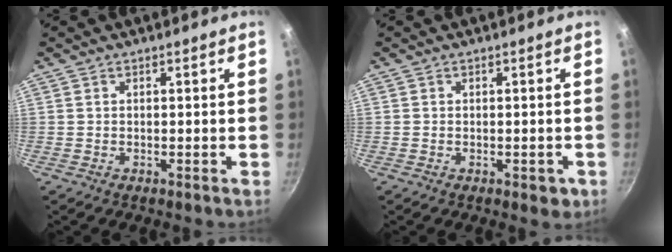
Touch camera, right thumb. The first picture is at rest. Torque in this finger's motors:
{"motor_torque": [0.02, 0.34, -0.26, 0.09, -0.01]}